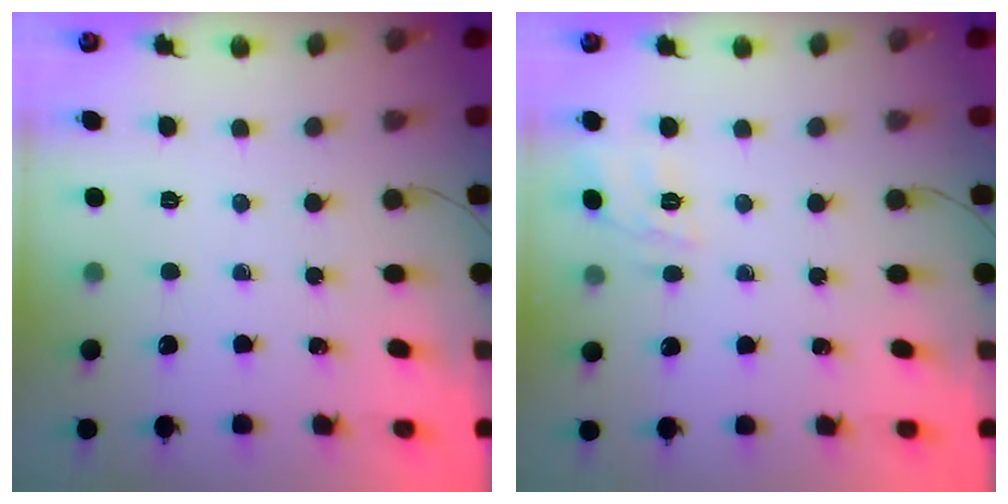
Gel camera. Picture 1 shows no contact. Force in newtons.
{"total": 3.7, "press": 3.5, "slide": 1.4}